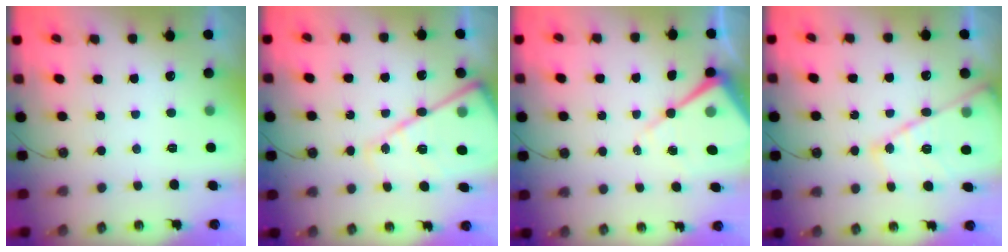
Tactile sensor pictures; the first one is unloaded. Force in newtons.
{"total": 19.0, "press": 18.9, "slide": 1.7}
{"total": 11.7, "press": 11.7, "slide": 1.1}
{"total": 15.8, "press": 15.7, "slide": 1.3}